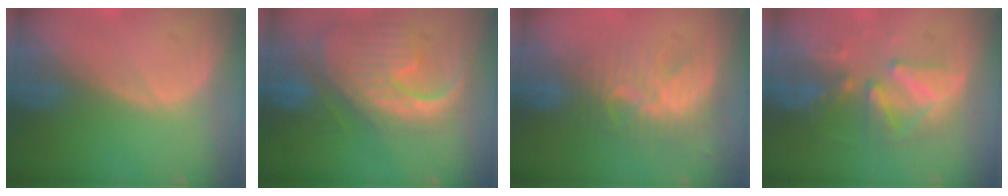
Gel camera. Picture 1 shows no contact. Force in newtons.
{"total": 12.8, "press": 11.0, "slide": 6.6}
{"total": 8.9, "press": 7.6, "slide": 4.6}
{"total": 8.3, "press": 8.0, "slide": 2.2}